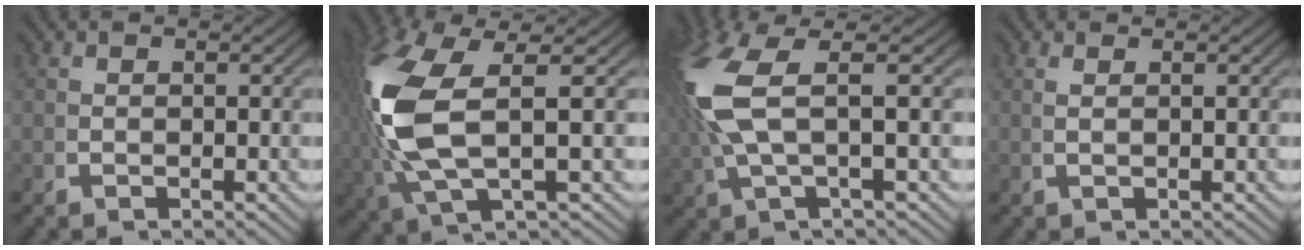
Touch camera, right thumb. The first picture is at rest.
{"total": 10.7, "force": [0.8, 4.9, 9.4], "torque": [-0.227, -0.009, 0.028]}
{"total": 8.6, "force": [1.6, 3.7, 7.6], "torque": [-0.181, 0.001, 0.035]}
{"total": 1.0, "force": [0.6, -0.5, 0.6], "torque": [-0.013, 0.004, 0.013]}